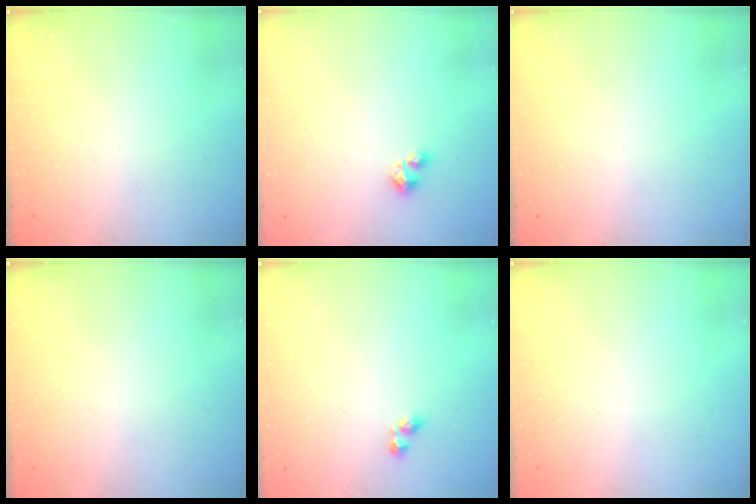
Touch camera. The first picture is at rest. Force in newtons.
{"total": 2.1, "press": 2.1, "slide": 0.2}
{"total": 0.0}
{"total": 0.0}
{"total": 2.9, "press": 2.9, "slide": 0.4}
{"total": 0.0}